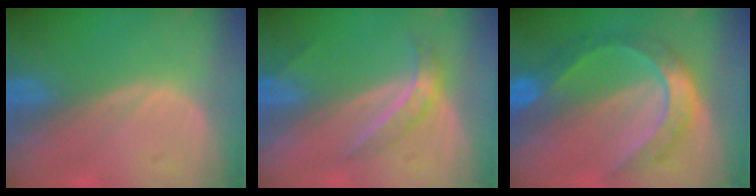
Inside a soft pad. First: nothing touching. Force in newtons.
{"total": 4.7, "press": 4.2, "slide": 2.2}
{"total": 8.4, "press": 8.4, "slide": 0.8}